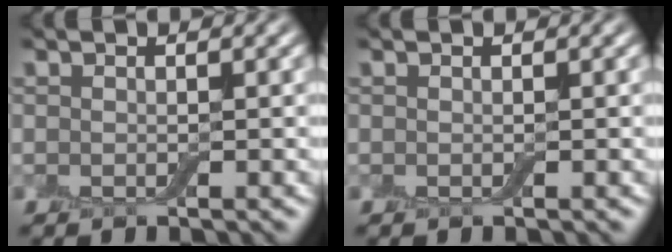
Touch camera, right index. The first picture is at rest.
{"total": 0.0}